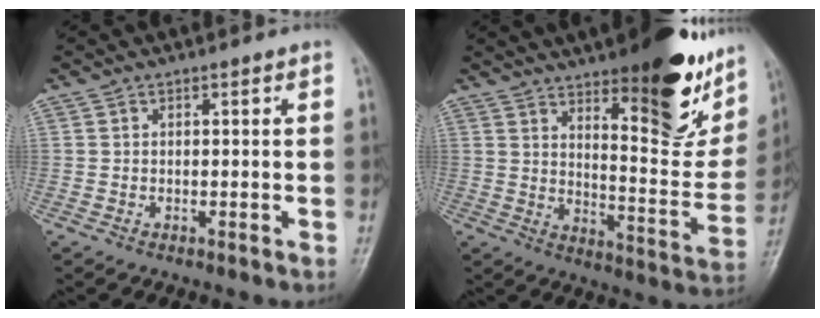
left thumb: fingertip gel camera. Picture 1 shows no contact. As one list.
[{"total": 24.3, "force": [15.2, 7.8, 17.2], "torque": [-0.191, -0.082, 0.219]}]